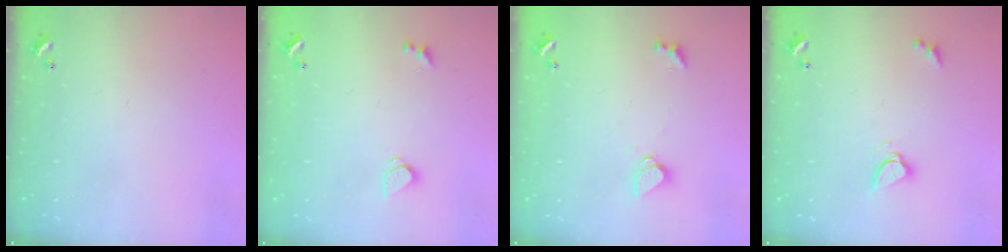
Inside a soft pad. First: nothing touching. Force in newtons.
{"total": 0.8, "press": 0.6, "slide": 0.4}
{"total": 1.2, "press": 1.1, "slide": 0.5}
{"total": 3.3, "press": 3.3, "slide": 0.5}